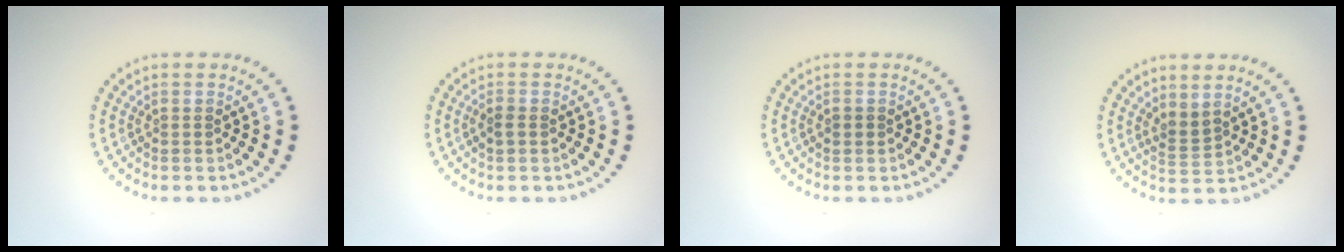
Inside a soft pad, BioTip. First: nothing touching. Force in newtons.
{"total": 1.0, "press": 1.0, "slide": 0.2}
{"total": 0.8, "press": 0.8, "slide": 0.1}
{"total": 1.8, "press": 1.4, "slide": 1.2}